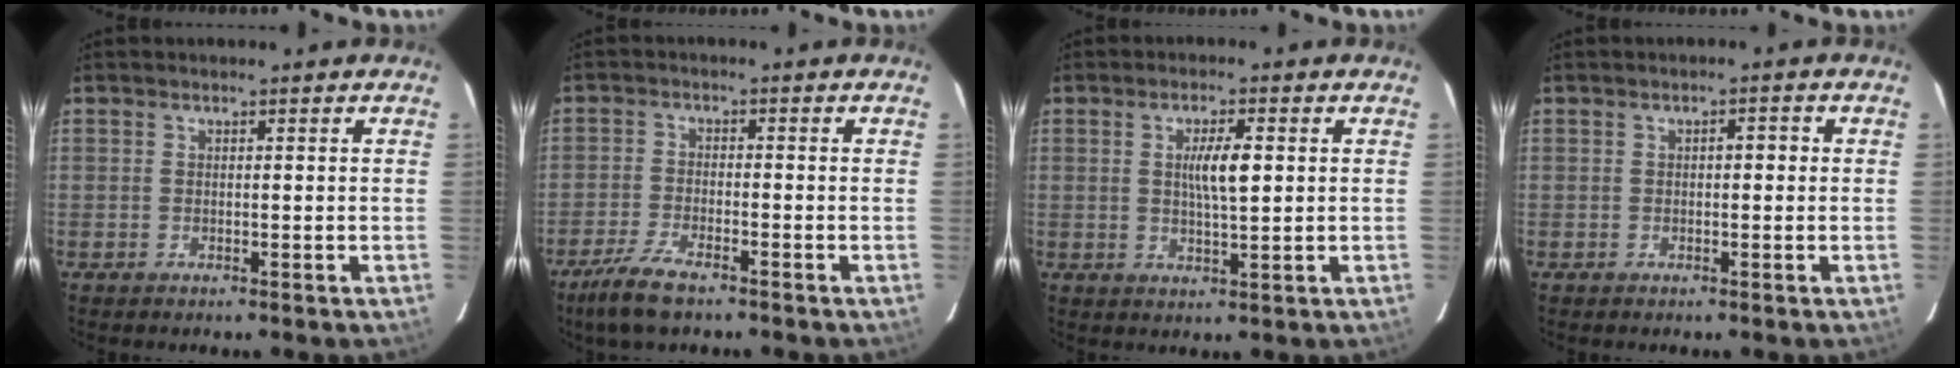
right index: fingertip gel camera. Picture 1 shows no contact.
{"total": 6.0, "force": [-4.5, 1.1, 3.9], "torque": [-0.086, -0.013, -0.083]}
{"total": 5.0, "force": [0.8, 0.6, 4.9], "torque": [-0.087, 0.001, 0.015]}
{"total": 1.5, "force": [0.1, 0.6, 1.4], "torque": [-0.018, 0.009, 0.001]}